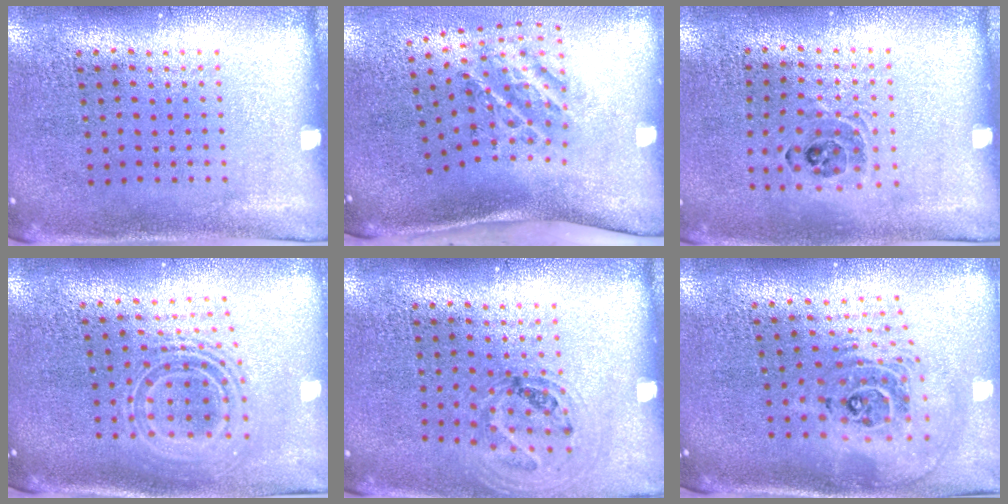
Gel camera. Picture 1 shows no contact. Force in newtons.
{"total": 1.9, "press": 1.3, "slide": 1.5}
{"total": 1.0, "press": 1.0, "slide": 0.1}
{"total": 2.1, "press": 1.6, "slide": 1.4}
{"total": 0.9, "press": 0.9, "slide": 0.1}
{"total": 2.4, "press": 1.8, "slide": 1.6}